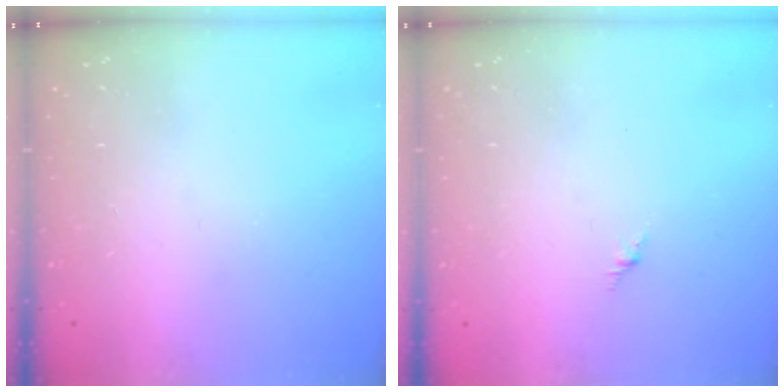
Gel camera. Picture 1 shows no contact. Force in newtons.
{"total": 0.0}